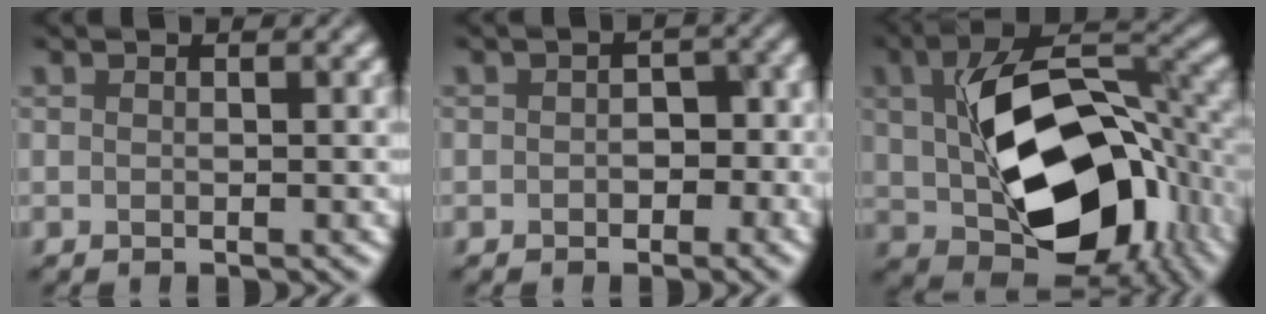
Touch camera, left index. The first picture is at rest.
{"total": 2.8, "force": [-0.7, 2.0, 1.8], "torque": [-0.014, -0.007, -0.011]}
{"total": 15.0, "force": [-1.3, 9.2, 11.8], "torque": [-0.194, -0.019, -0.014]}